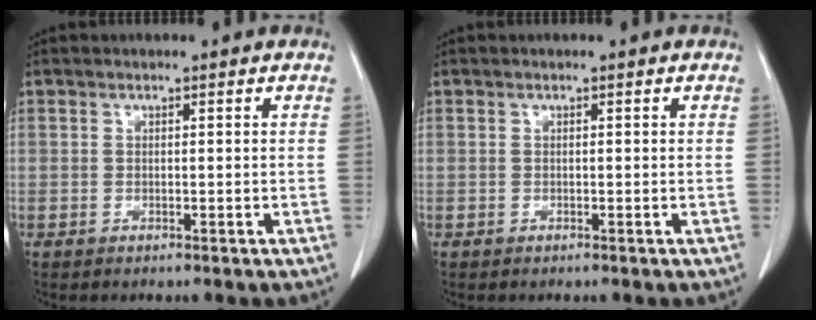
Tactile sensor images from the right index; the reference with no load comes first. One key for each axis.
{"total": 0.0}